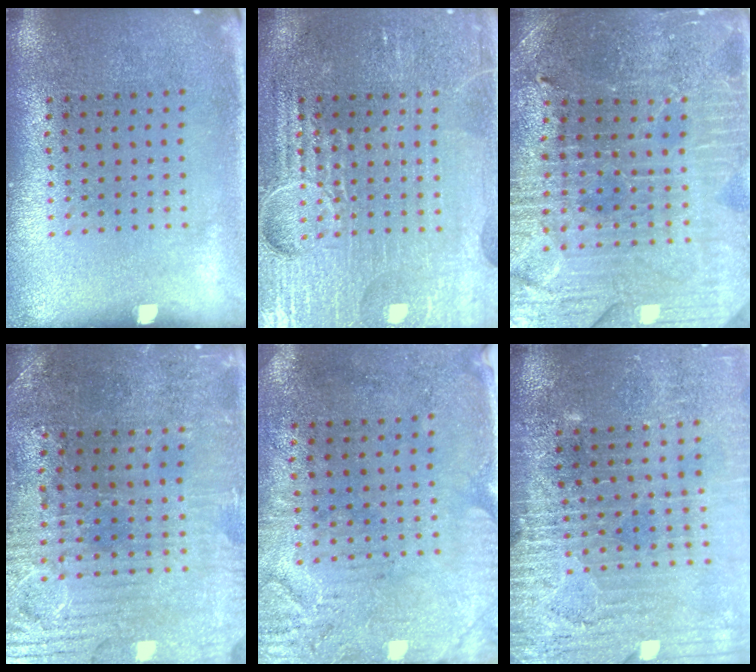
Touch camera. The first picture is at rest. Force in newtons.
{"total": 4.5, "press": 4.5, "slide": 0.6}
{"total": 3.5, "press": 3.5, "slide": 0.7}
{"total": 1.7, "press": 1.7, "slide": 0.5}
{"total": 3.2, "press": 2.6, "slide": 1.8}
{"total": 3.2, "press": 3.1, "slide": 0.6}